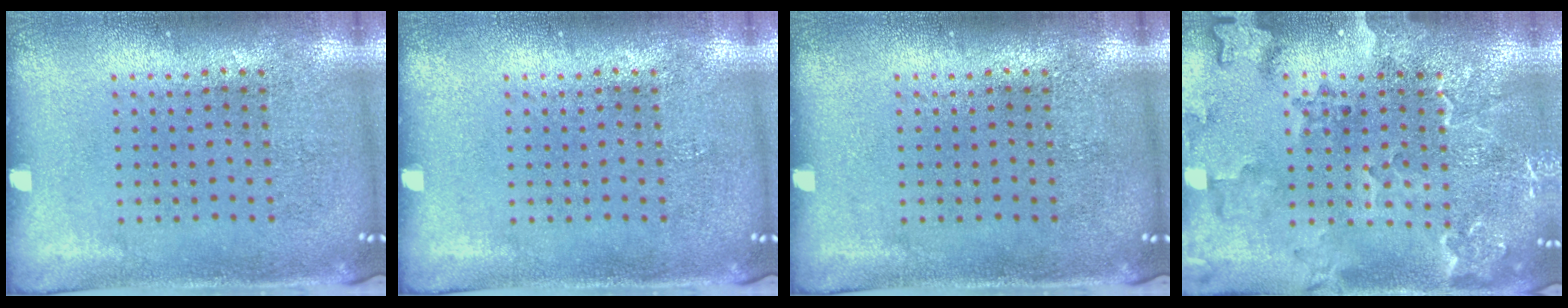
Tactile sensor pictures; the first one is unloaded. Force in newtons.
{"total": 0.0}
{"total": 0.0}
{"total": 2.4, "press": 2.2, "slide": 0.9}